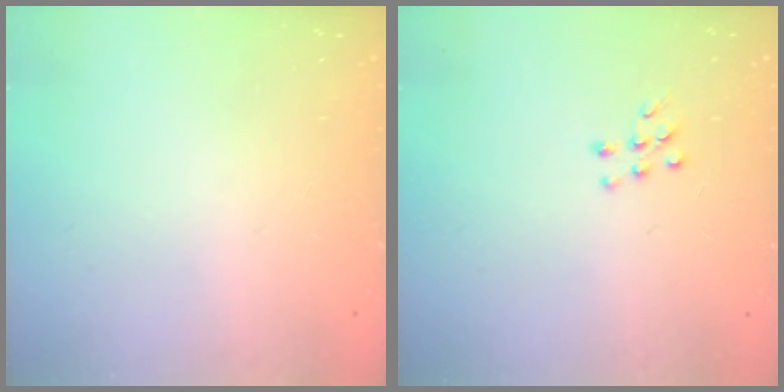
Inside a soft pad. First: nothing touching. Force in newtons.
{"total": 5.6, "press": 5.6, "slide": 0.8}